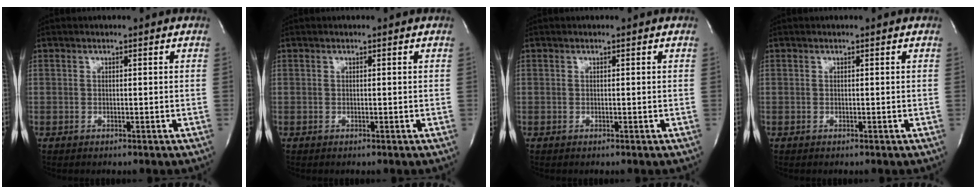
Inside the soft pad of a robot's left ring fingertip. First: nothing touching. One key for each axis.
{"total": 0.0}
{"total": 0.0}
{"total": 0.0}